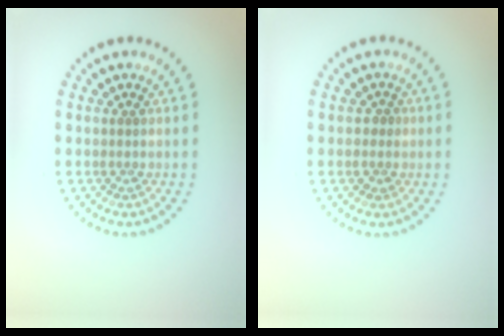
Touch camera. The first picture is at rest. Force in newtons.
{"total": 1.2, "press": 1.1, "slide": 0.4}